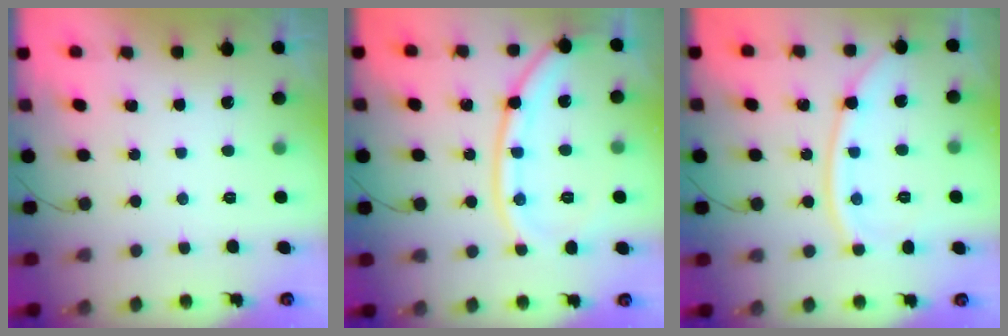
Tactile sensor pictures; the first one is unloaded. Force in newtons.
{"total": 14.2, "press": 14.1, "slide": 1.5}
{"total": 10.0, "press": 10.0, "slide": 0.4}